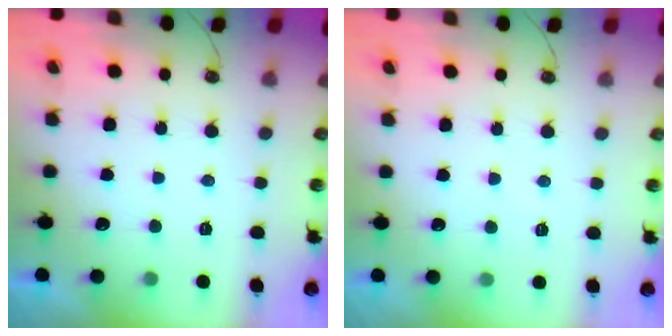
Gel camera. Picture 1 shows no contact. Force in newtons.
{"total": 3.8, "press": 3.8, "slide": 0.5}